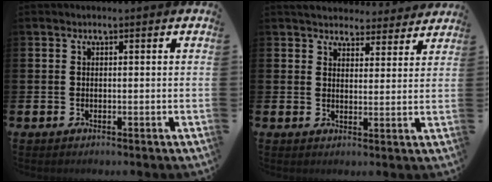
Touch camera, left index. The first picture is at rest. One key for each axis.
{"total": 4.6, "fx": 4.4, "fy": 1.2, "fz": 0.0, "tx": -0.005, "ty": -0.032, "tz": 0.078}